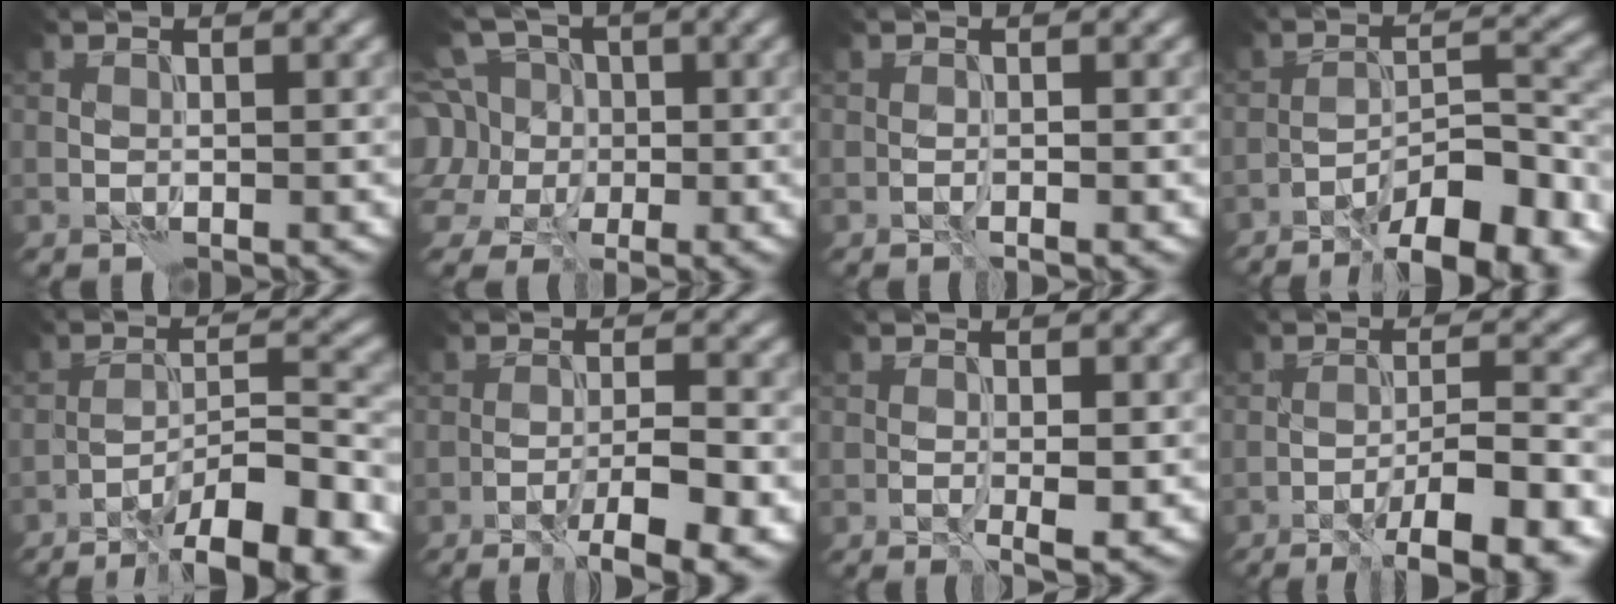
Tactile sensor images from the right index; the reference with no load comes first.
{"total": 9.5, "force": [0.7, 8.3, 4.7], "torque": [-0.110, 0.034, -0.034]}
{"total": 0.9, "force": [-0.5, 0.2, 0.8], "torque": [-0.015, 0.001, -0.008]}
{"total": 9.8, "force": [-7.0, 2.4, 6.4], "torque": [-0.087, 0.015, -0.117]}
{"total": 10.9, "force": [-7.7, 2.4, 7.3], "torque": [-0.104, 0.010, -0.118]}
{"total": 6.5, "force": [-3.3, 1.5, 5.4], "torque": [-0.083, -0.003, -0.046]}
{"total": 2.5, "force": [-0.3, 0.6, 2.4], "torque": [-0.043, -0.009, -0.002]}
{"total": 8.3, "force": [-4.9, 1.5, 6.5], "torque": [-0.093, 0.009, -0.075]}